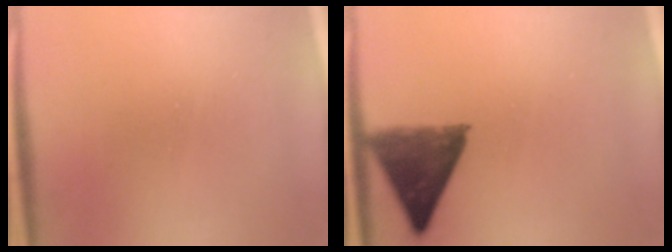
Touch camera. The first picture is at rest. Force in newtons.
{"total": 8.2}